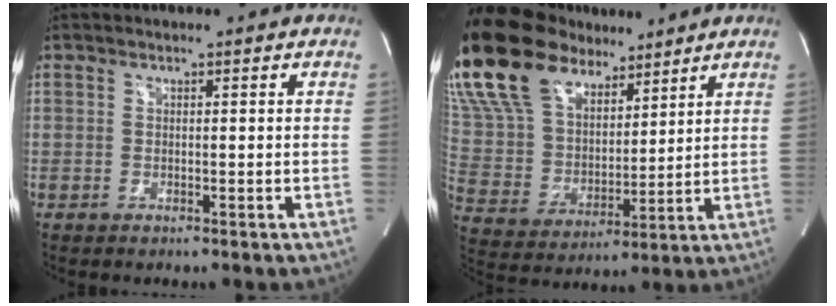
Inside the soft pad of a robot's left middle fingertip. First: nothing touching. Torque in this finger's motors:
{"motor_torque": [0.32, -0.40, 1.05, 0.21]}